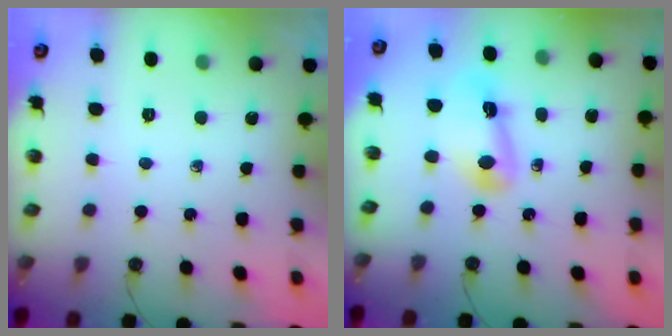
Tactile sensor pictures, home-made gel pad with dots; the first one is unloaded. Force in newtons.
{"total": 12.5, "press": 10.2, "slide": 7.3}